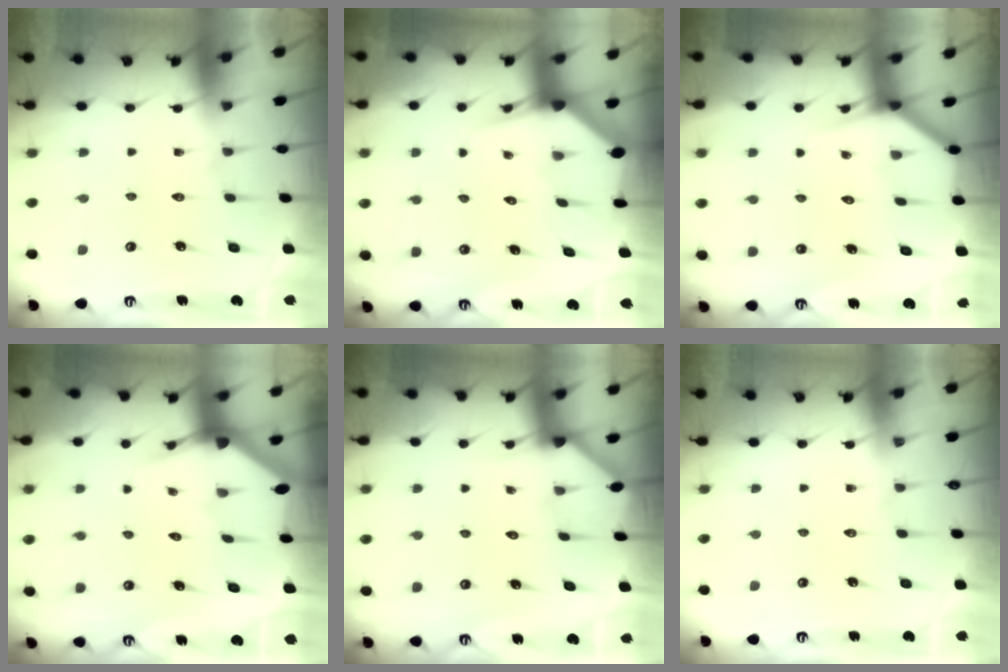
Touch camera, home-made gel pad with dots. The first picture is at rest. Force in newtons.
{"total": 3.4, "press": 3.4, "slide": 0.5}
{"total": 3.6, "press": 3.6, "slide": 0.3}
{"total": 2.9, "press": 2.9, "slide": 0.1}
{"total": 1.9, "press": 1.9, "slide": 0.2}
{"total": 0.0}